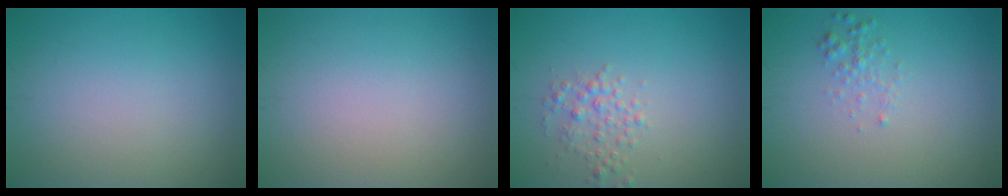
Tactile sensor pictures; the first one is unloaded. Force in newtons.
{"total": 0.0}
{"total": 1.9, "press": 1.9, "slide": 0.0}
{"total": 1.2, "press": 1.2, "slide": 0.0}